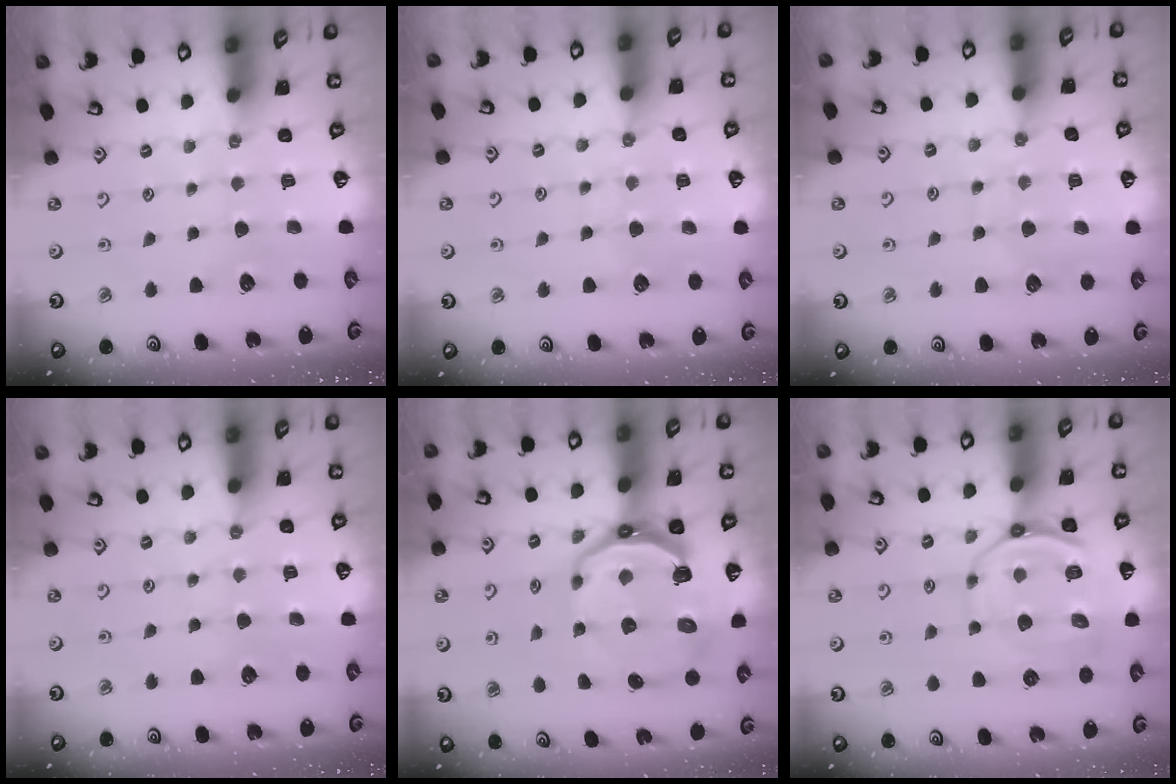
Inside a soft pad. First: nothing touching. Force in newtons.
{"total": 5.9, "press": 5.9, "slide": 0.6}
{"total": 7.1, "press": 7.0, "slide": 0.6}
{"total": 2.8, "press": 2.8, "slide": 0.5}
{"total": 12.8, "press": 11.8, "slide": 4.8}
{"total": 13.0, "press": 12.8, "slide": 2.0}